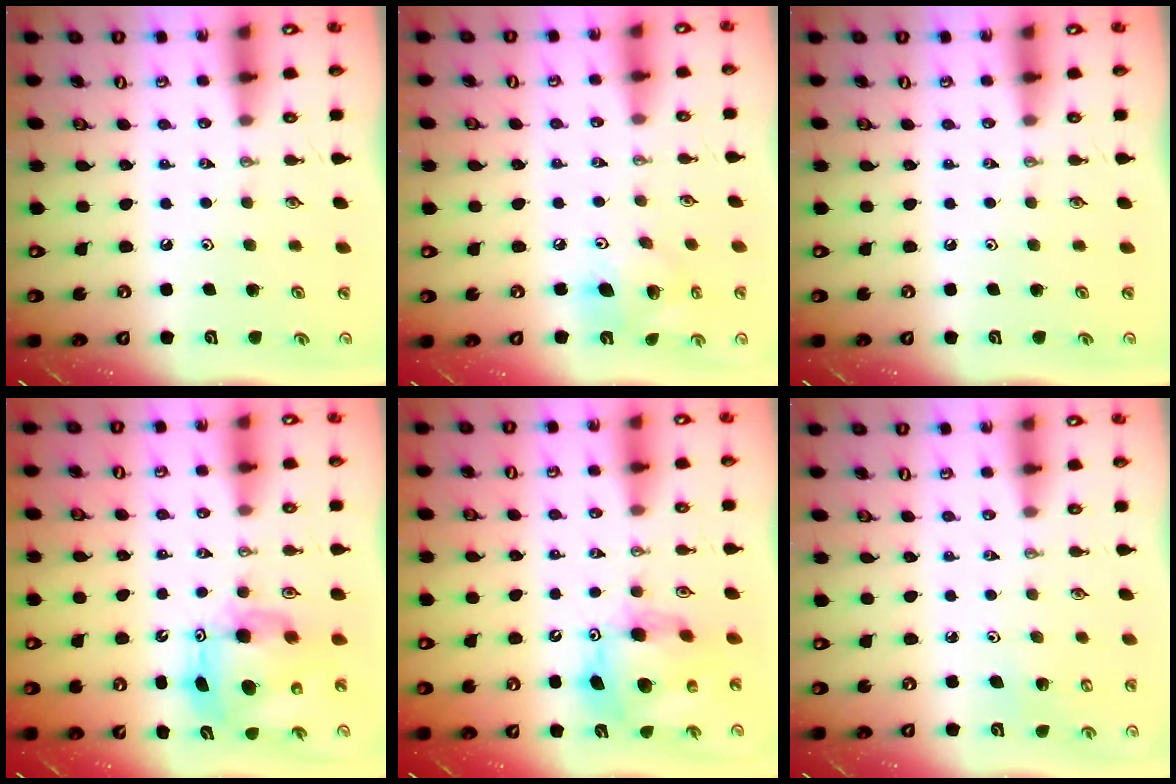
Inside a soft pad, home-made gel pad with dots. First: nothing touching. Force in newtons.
{"total": 11.4, "press": 11.3, "slide": 1.9}
{"total": 0.0}
{"total": 11.1, "press": 11.0, "slide": 1.2}
{"total": 13.3, "press": 13.3, "slide": 1.2}
{"total": 3.2, "press": 3.1, "slide": 0.8}